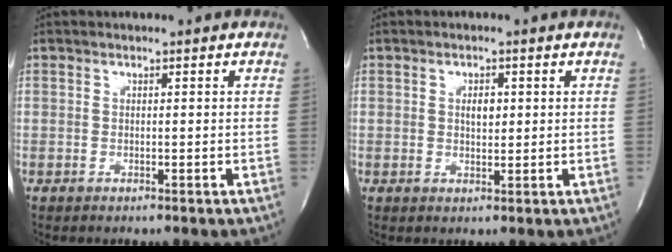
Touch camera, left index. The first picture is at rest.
{"total": 2.1, "force": [0.4, 1.2, 1.8], "torque": [-0.028, -0.005, 0.005]}